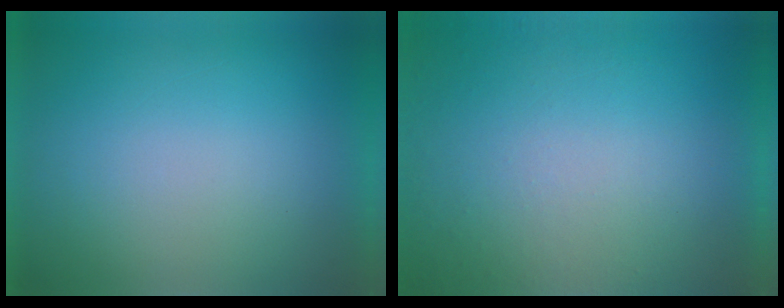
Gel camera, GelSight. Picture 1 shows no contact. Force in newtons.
{"total": 8.6}